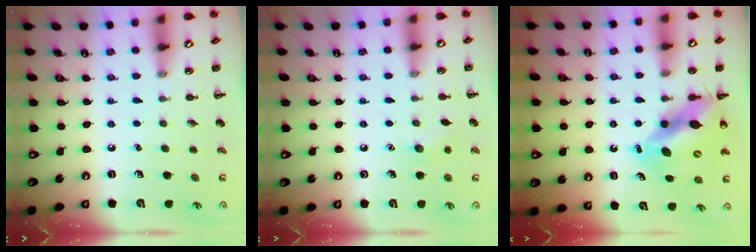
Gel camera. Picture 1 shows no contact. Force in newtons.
{"total": 5.4, "press": 5.2, "slide": 1.4}
{"total": 10.5, "press": 10.1, "slide": 2.7}